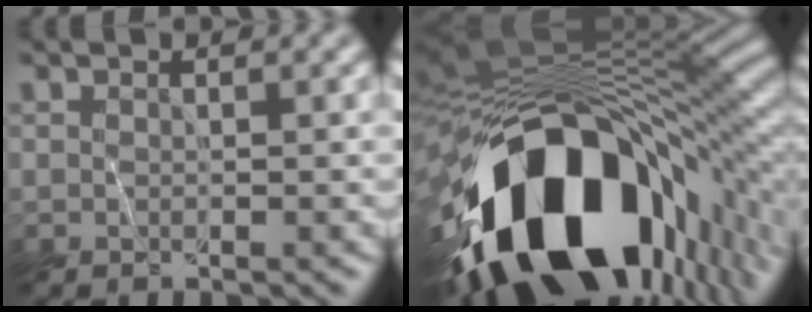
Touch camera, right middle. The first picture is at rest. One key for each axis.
{"total": 17.2, "fx": -6.6, "fy": 8.7, "fz": 13.3, "tx": -0.228, "ty": -0.038, "tz": -0.092}